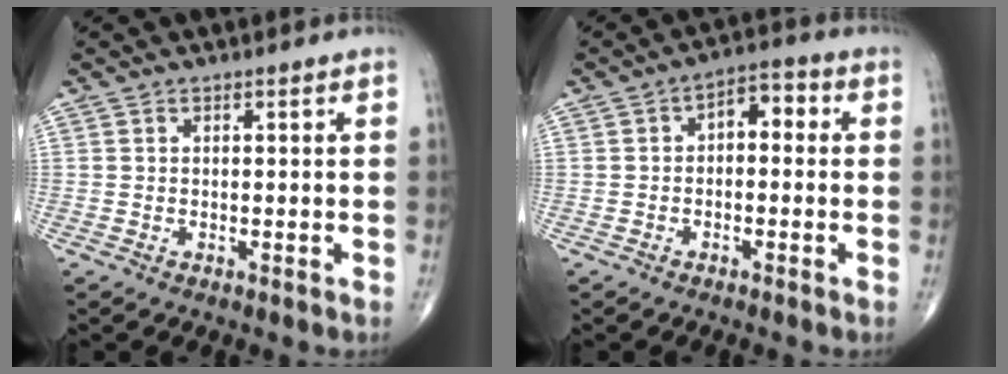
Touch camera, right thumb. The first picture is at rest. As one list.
[{"total": 5.1, "force": [0.1, 3.0, 4.1], "torque": [-0.040, 0.023, -0.012]}]